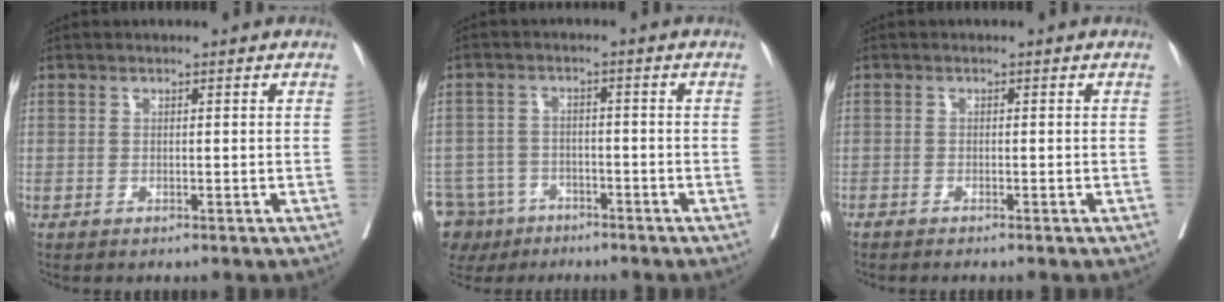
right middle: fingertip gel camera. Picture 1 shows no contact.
{"total": 10.4, "force": [-6.9, 7.5, 2.3], "torque": [-0.067, -0.002, -0.110]}
{"total": 0.9, "force": [-0.9, -0.1, 0.4], "torque": [-0.005, 0.001, -0.015]}